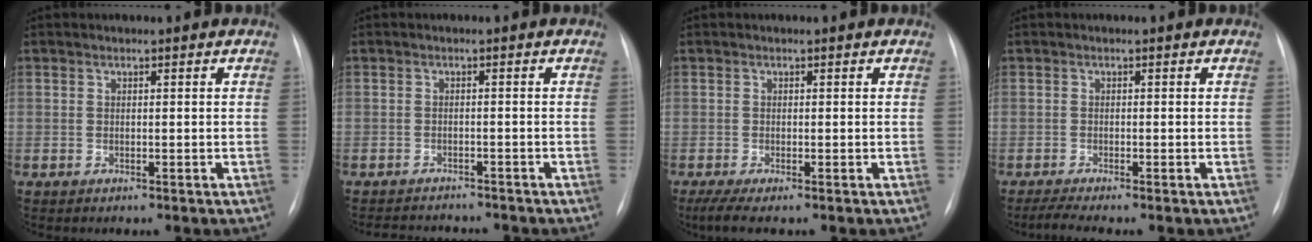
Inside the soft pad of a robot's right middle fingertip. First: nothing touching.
{"total": 6.2, "force": [-6.0, 1.1, 1.1], "torque": [-0.012, 0.002, -0.082]}
{"total": 2.4, "force": [-1.6, 0.3, 1.9], "torque": [-0.039, -0.010, -0.031]}
{"total": 2.4, "force": [-1.9, -0.4, 1.4], "torque": [-0.036, -0.008, -0.039]}